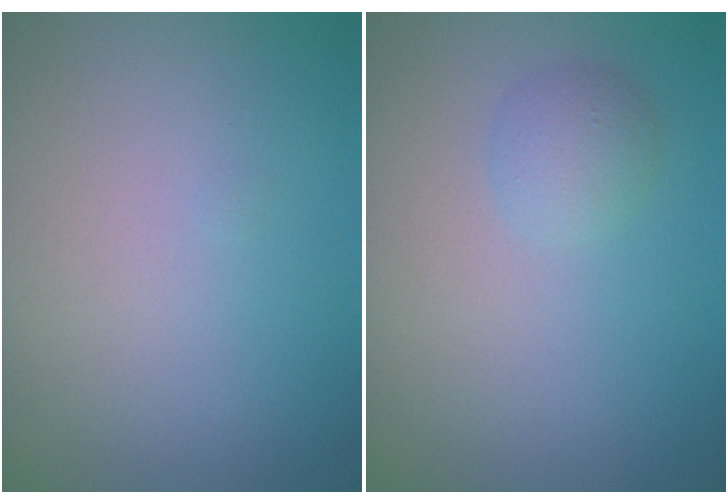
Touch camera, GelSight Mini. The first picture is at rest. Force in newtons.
{"total": 1.7, "press": 1.7, "slide": 0.2}